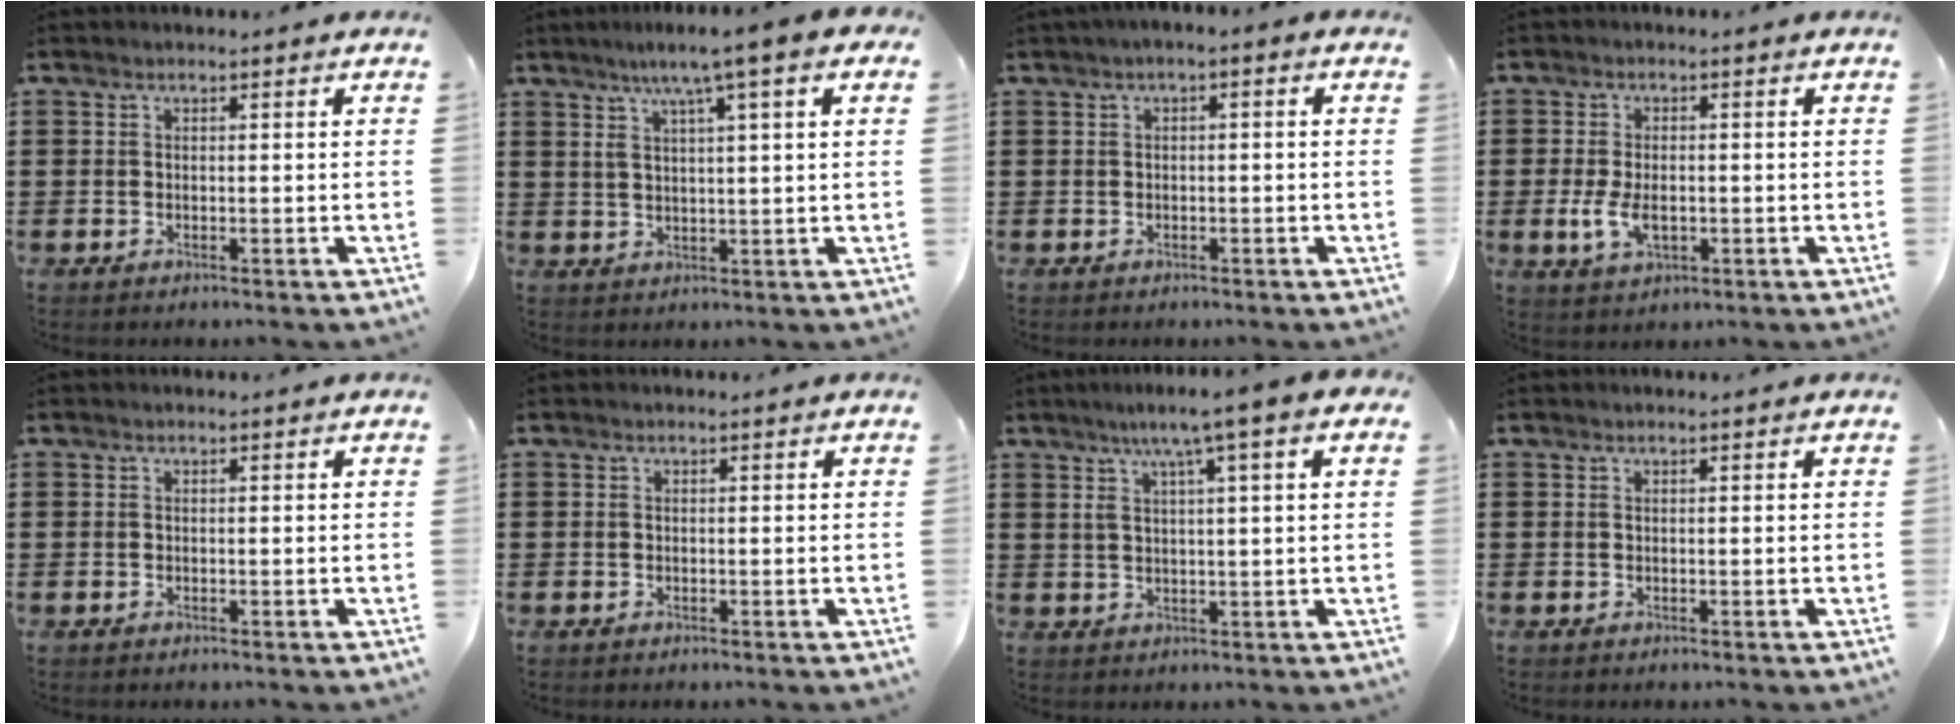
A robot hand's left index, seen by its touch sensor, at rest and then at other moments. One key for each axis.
{"total": 5.8, "fx": 3.0, "fy": -0.1, "fz": 5.0, "tx": -0.107, "ty": -0.005, "tz": 0.044}
{"total": 1.3, "fx": -1.0, "fy": 0.3, "fz": 0.8, "tx": -0.014, "ty": 0.001, "tz": -0.020}
{"total": 4.8, "fx": -0.8, "fy": 2.7, "fz": 4.0, "tx": -0.093, "ty": -0.003, "tz": -0.018}
{"total": 0.0}
{"total": 0.0}
{"total": 5.5, "fx": 2.3, "fy": -0.2, "fz": 4.9, "tx": -0.104, "ty": -0.001, "tz": 0.033}
{"total": 0.0}